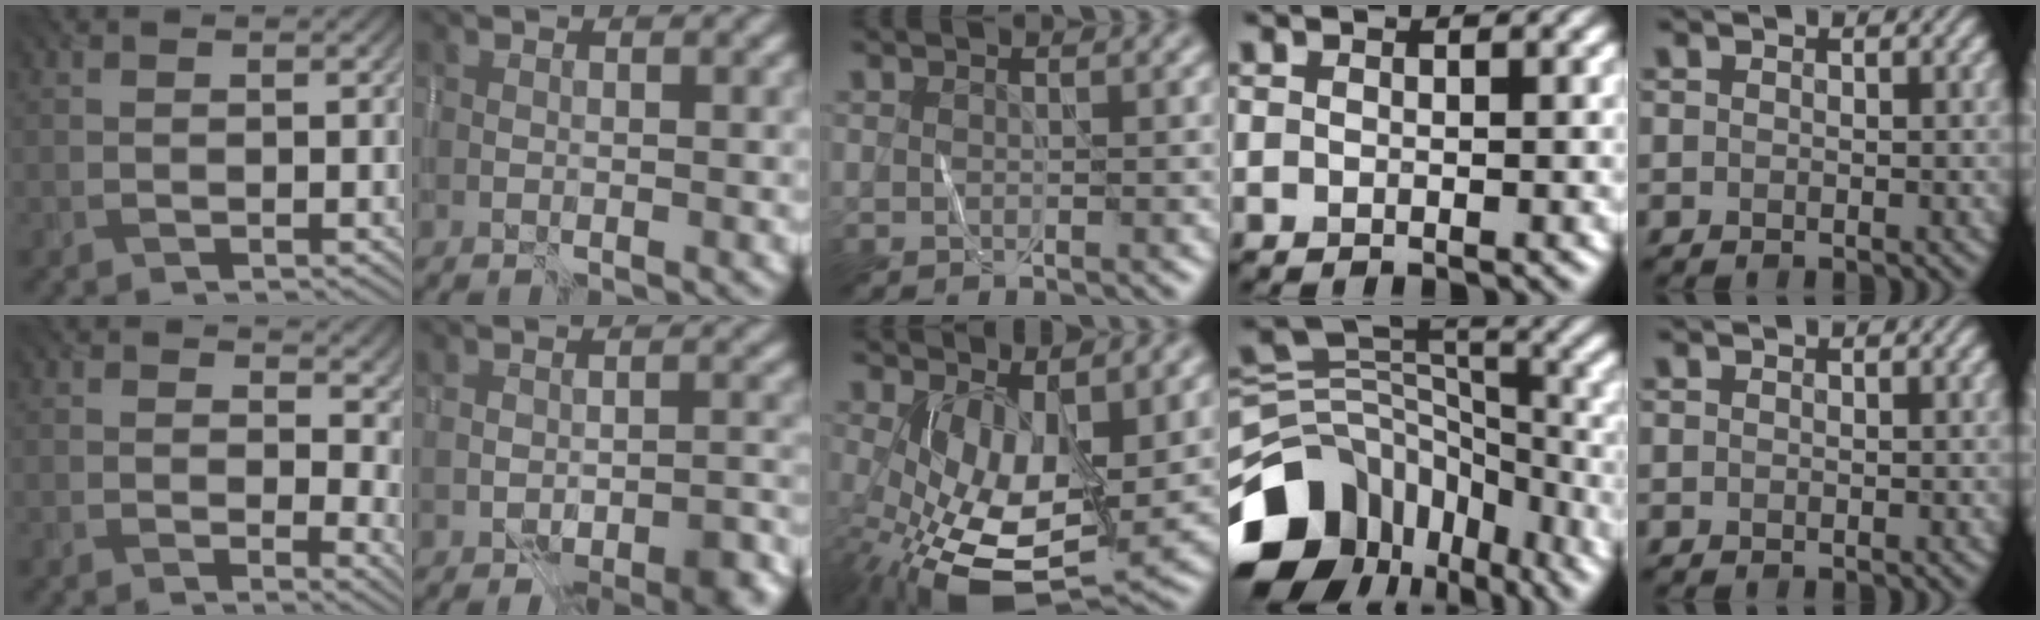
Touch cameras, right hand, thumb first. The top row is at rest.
{"thumb": {"total": 8.9, "force": [2.7, 5.3, 6.5], "torque": [-0.070, -0.016, 0.062]}, "index": {"total": 4.1, "force": [-2.9, 1.6, 2.5], "torque": [-0.032, -0.001, -0.039]}, "middle": {"total": 9.1, "force": [-1.4, 4.4, 7.8], "torque": [-0.163, -0.023, -0.015]}, "ring": {"total": 12.4, "force": [-6.6, 8.9, 5.6], "torque": [-0.129, 0.010, -0.104]}}